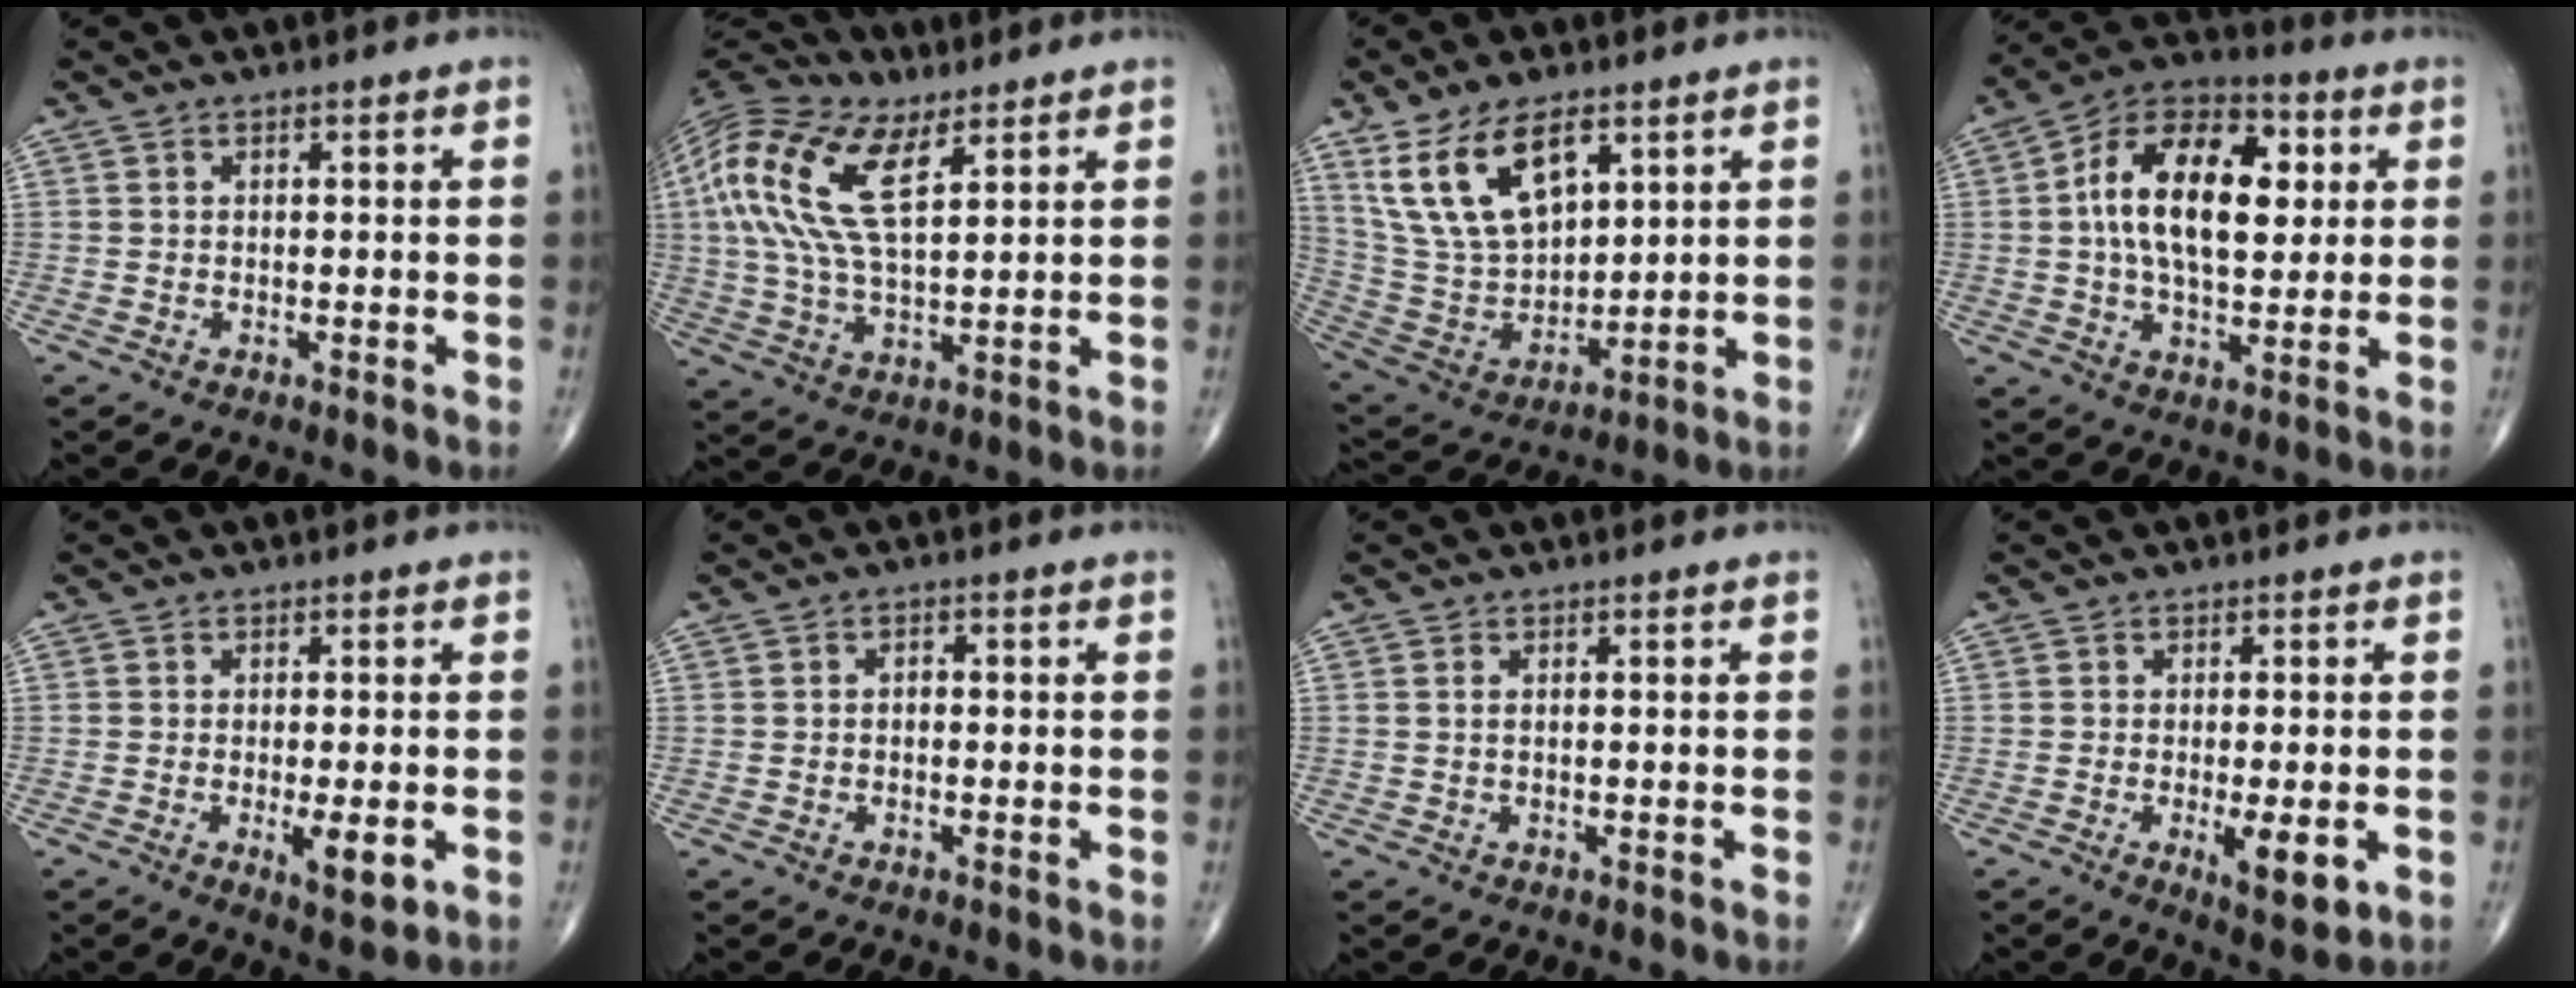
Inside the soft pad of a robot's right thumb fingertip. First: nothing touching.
{"total": 19.0, "force": [7.3, 8.4, 15.4], "torque": [-0.340, 0.004, 0.131]}
{"total": 16.8, "force": [8.4, 8.9, 11.5], "torque": [-0.201, -0.029, 0.179]}
{"total": 18.7, "force": [3.1, 10.3, 15.3], "torque": [-0.230, 0.013, 0.042]}
{"total": 5.2, "force": [-1.3, 1.5, 4.8], "torque": [-0.072, -0.012, -0.016]}
{"total": 1.0, "force": [-0.1, 0.7, 0.7], "torque": [-0.003, 0.004, -0.006]}
{"total": 0.6, "force": [0.2, 0.2, 0.5], "torque": [-0.014, 0.002, 0.005]}
{"total": 6.6, "force": [-1.7, 2.0, 6.0], "torque": [-0.090, -0.016, -0.021]}